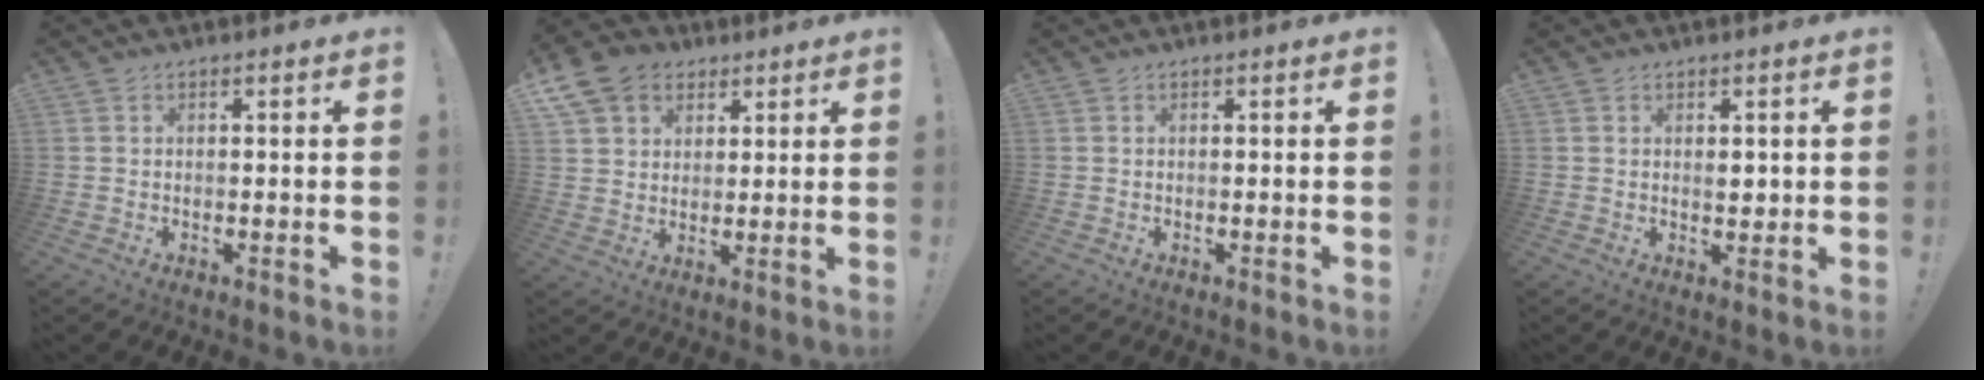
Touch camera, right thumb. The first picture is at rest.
{"total": 10.9, "force": [5.5, 8.4, 4.2], "torque": [-0.079, -0.030, 0.111]}
{"total": 0.0}
{"total": 2.3, "force": [0.5, 1.6, 1.5], "torque": [-0.007, -0.006, 0.004]}